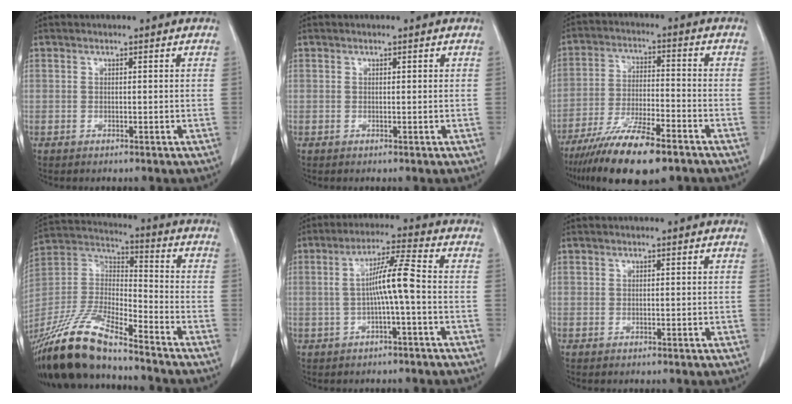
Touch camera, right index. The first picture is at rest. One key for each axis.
{"total": 0.0}
{"total": 14.2, "fx": -9.9, "fy": 2.6, "fz": 9.8, "tx": -0.185, "ty": -0.032, "tz": -0.173}
{"total": 16.4, "fx": -13.7, "fy": 2.2, "fz": 8.6, "tx": -0.180, "ty": -0.007, "tz": -0.262}
{"total": 6.7, "fx": -0.5, "fy": -0.2, "fz": 6.7, "tx": -0.118, "ty": 0.018, "tz": -0.007}
{"total": 0.0}